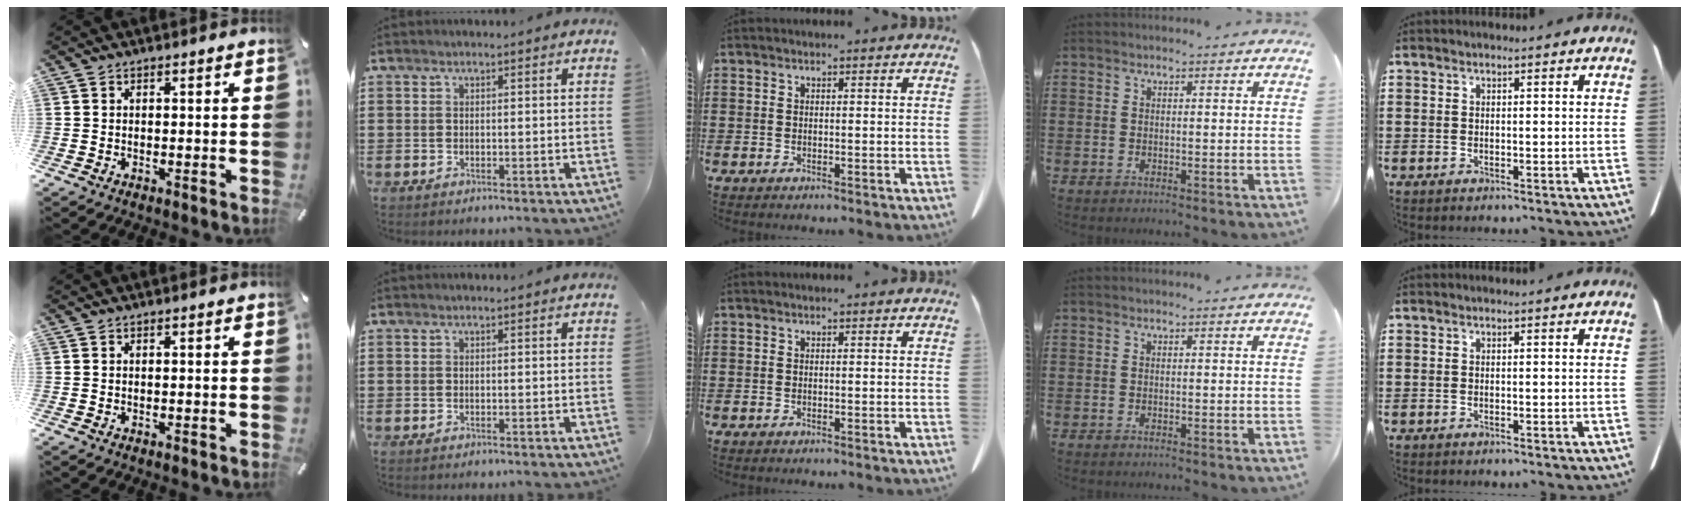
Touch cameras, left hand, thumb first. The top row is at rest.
{}